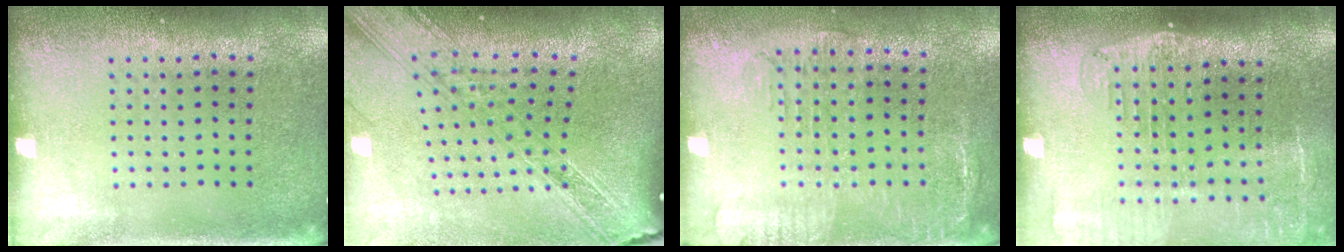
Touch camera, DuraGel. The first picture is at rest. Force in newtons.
{"total": 2.8, "press": 2.2, "slide": 1.7}
{"total": 1.9, "press": 1.5, "slide": 1.2}
{"total": 2.1, "press": 1.7, "slide": 1.2}